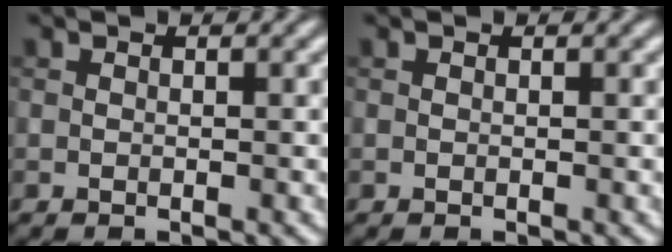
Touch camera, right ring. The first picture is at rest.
{"total": 0.0}